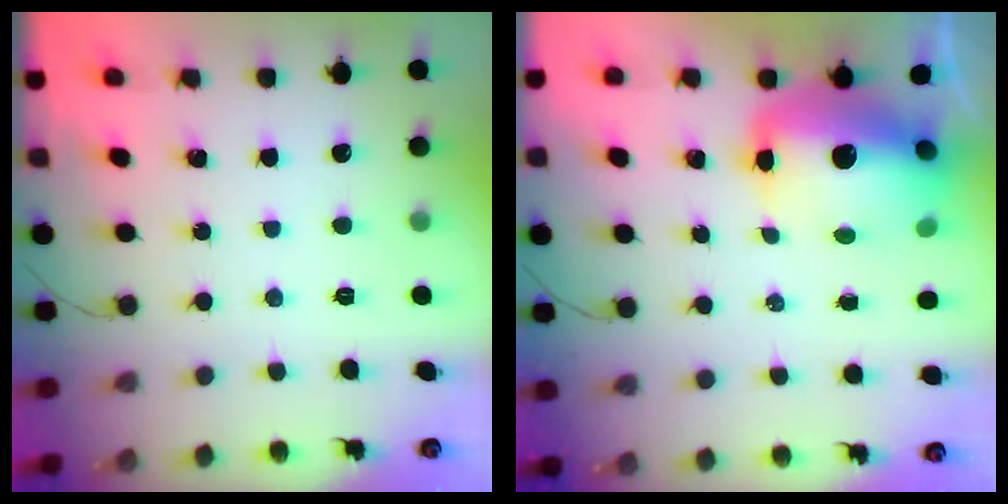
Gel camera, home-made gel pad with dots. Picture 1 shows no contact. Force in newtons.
{"total": 15.5, "press": 15.1, "slide": 3.5}